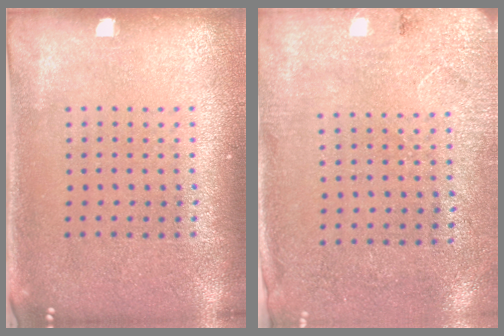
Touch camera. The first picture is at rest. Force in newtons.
{"total": 2.6, "press": 2.2, "slide": 1.5}